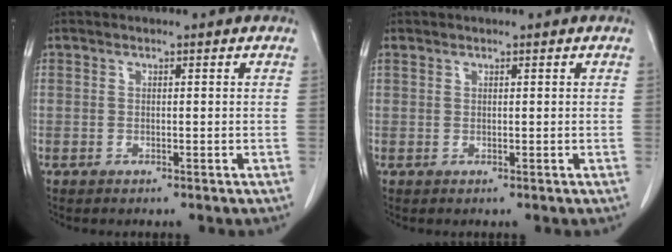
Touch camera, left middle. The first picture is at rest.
{"total": 0.5, "force": [0.5, 0.2, 0.1], "torque": [-0.011, 0.012, 0.013]}